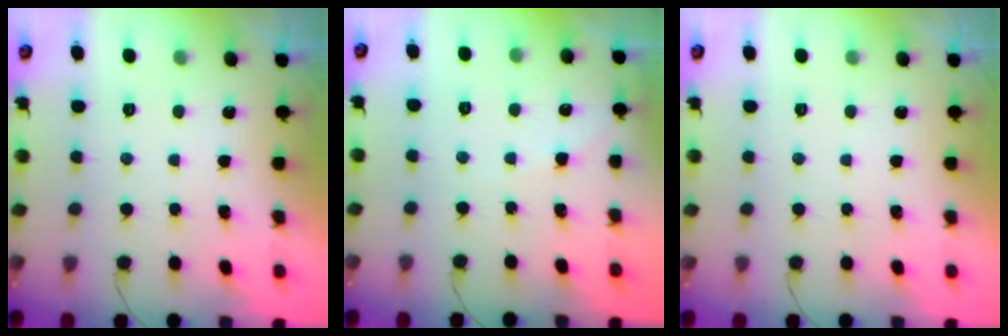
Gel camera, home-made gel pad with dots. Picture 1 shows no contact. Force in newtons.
{"total": 3.7, "press": 3.6, "slide": 0.8}
{"total": 0.0}